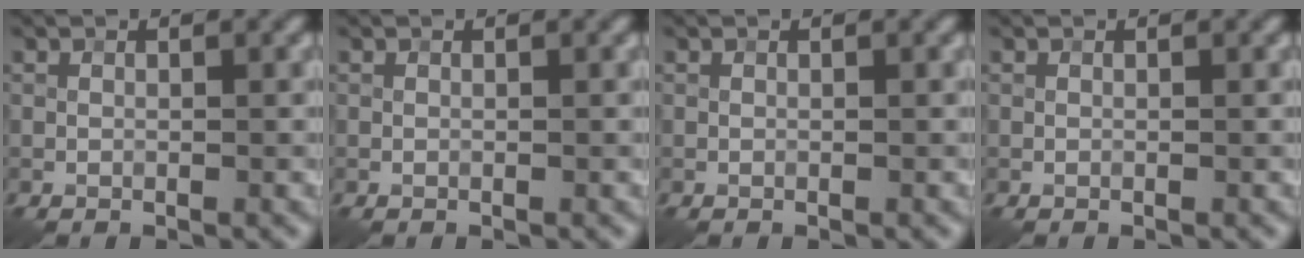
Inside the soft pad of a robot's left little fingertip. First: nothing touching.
{"total": 0.0}
{"total": 0.0}
{"total": 0.0}